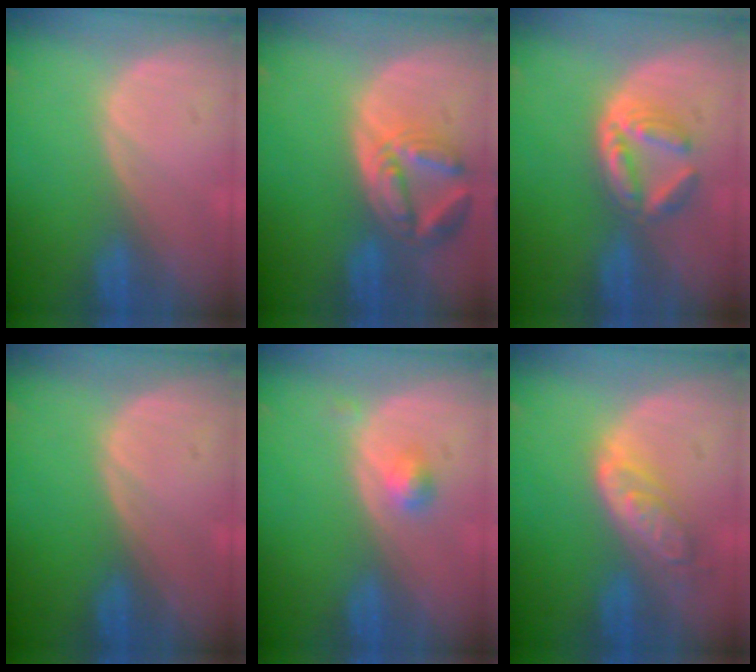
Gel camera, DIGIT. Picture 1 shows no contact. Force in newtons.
{"total": 7.9, "press": 7.0, "slide": 3.6}
{"total": 6.3, "press": 5.4, "slide": 3.2}
{"total": 0.0}
{"total": 2.2, "press": 2.0, "slide": 1.0}
{"total": 6.2, "press": 5.6, "slide": 2.8}